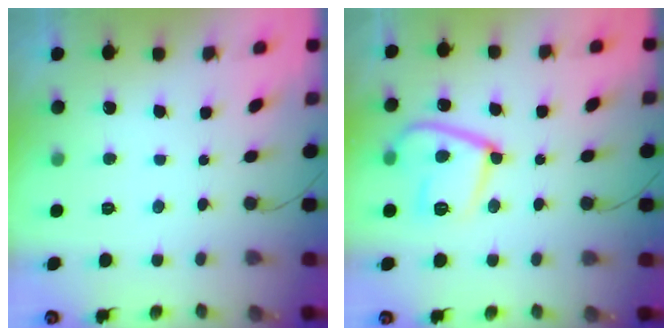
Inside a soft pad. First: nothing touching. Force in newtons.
{"total": 14.4, "press": 14.3, "slide": 1.6}